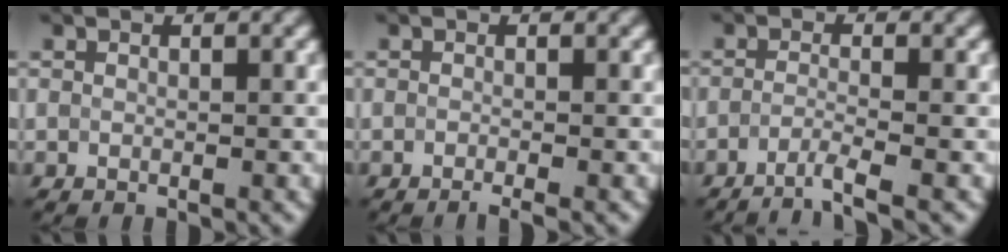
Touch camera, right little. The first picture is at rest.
{"total": 1.6, "force": [-1.4, 0.2, 0.8], "torque": [-0.003, -0.008, -0.021]}
{"total": 2.3, "force": [-2.1, -0.2, 0.9], "torque": [-0.012, 0.000, -0.053]}